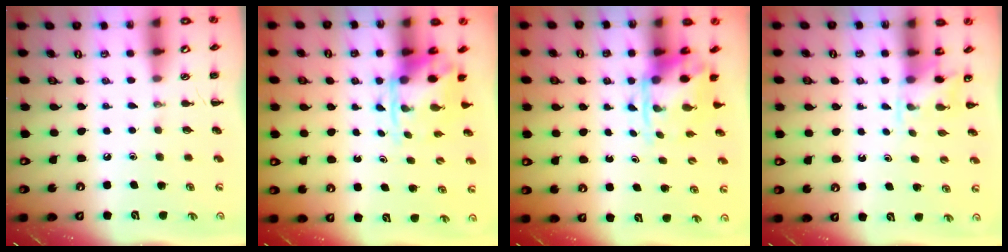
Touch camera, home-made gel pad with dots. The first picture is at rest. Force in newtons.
{"total": 3.8, "press": 3.7, "slide": 0.9}
{"total": 3.8, "press": 3.7, "slide": 0.9}
{"total": 3.2, "press": 3.1, "slide": 0.7}